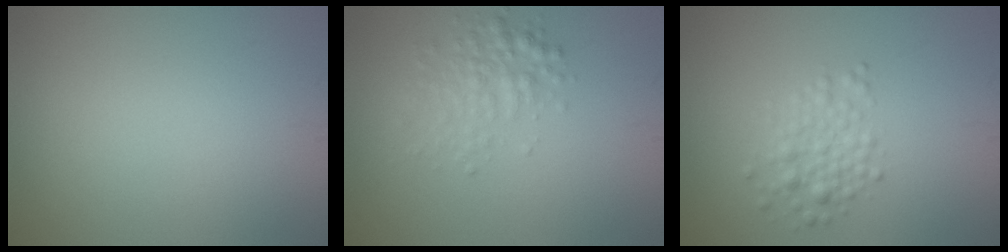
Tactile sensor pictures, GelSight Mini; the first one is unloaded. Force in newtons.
{"total": 2.5, "press": 2.5, "slide": 0.1}
{"total": 2.5, "press": 2.5, "slide": 0.1}